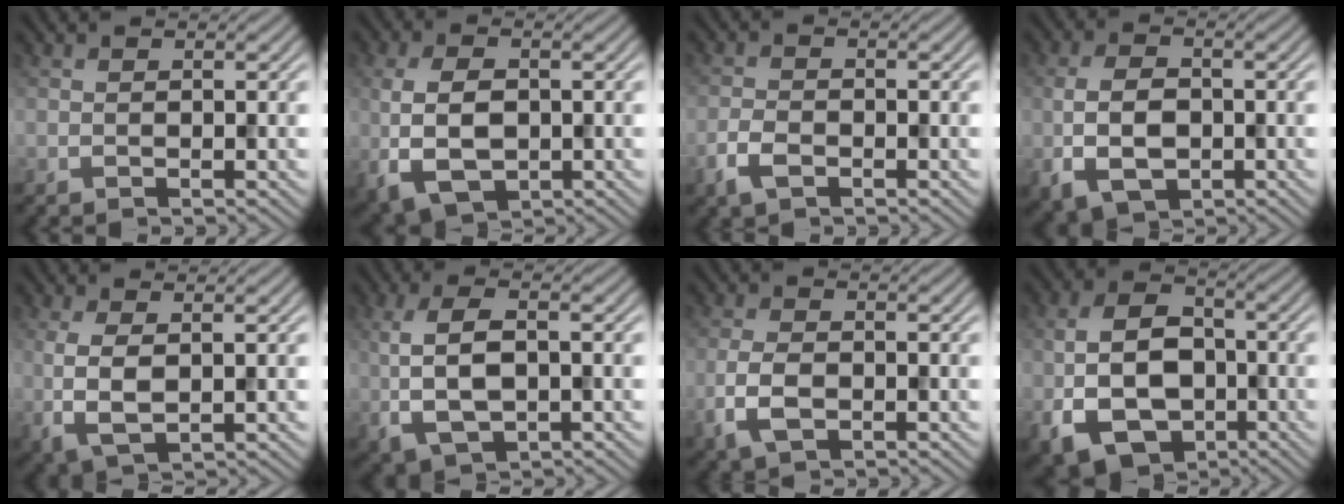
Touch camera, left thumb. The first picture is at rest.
{"total": 7.2, "force": [-0.7, 4.5, 5.5], "torque": [-0.128, -0.009, -0.011]}
{"total": 3.2, "force": [-1.8, 1.6, 2.0], "torque": [-0.046, -0.005, -0.043]}
{"total": 6.3, "force": [-1.4, 4.0, 4.6], "torque": [-0.102, -0.008, -0.028]}
{"total": 4.7, "force": [0.5, 2.1, 4.2], "torque": [-0.104, -0.005, 0.011]}
{"total": 7.0, "force": [-0.2, 3.6, 6.0], "torque": [-0.136, 0.000, -0.004]}
{"total": 4.3, "force": [-1.6, 2.3, 3.3], "torque": [-0.079, -0.005, -0.035]}
{"total": 11.6, "force": [-3.3, 7.8, 7.9], "torque": [-0.168, -0.012, -0.068]}